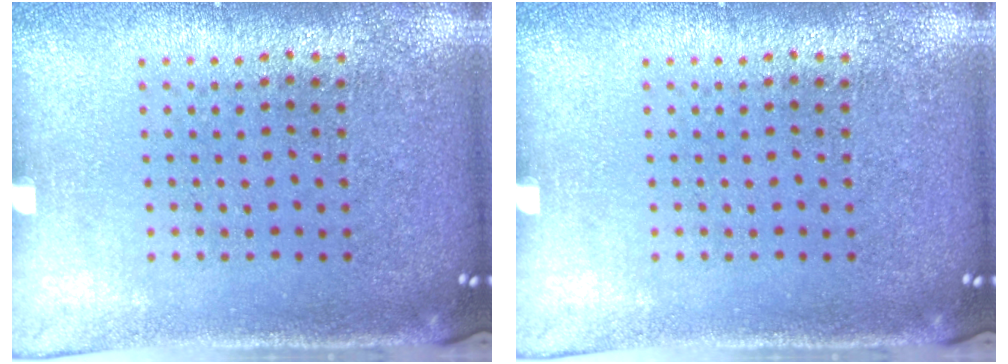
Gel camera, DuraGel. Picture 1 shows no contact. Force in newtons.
{"total": 0.0}